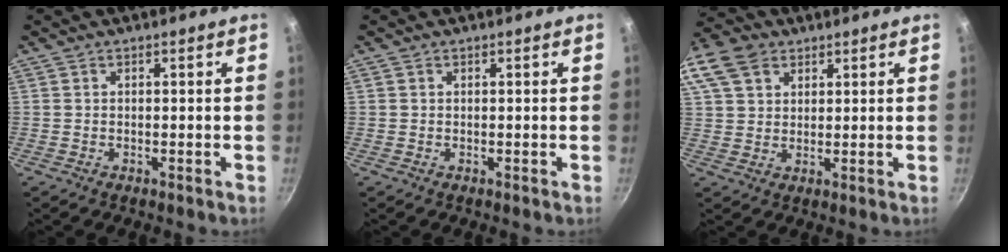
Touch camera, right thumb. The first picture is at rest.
{"total": 0.0}
{"total": 14.8, "force": [7.3, 10.6, 7.3], "torque": [-0.164, 0.022, 0.135]}